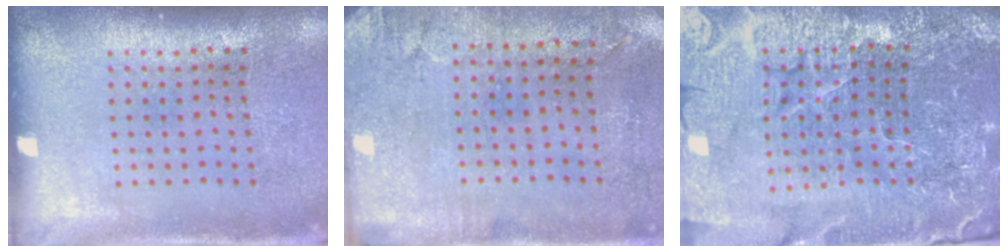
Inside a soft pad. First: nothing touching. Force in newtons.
{"total": 2.9, "press": 2.3, "slide": 1.7}
{"total": 4.9, "press": 4.7, "slide": 1.4}